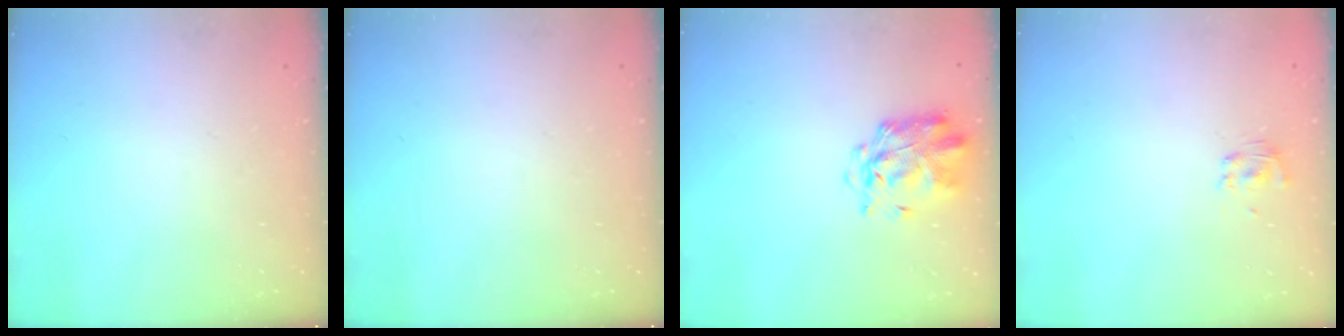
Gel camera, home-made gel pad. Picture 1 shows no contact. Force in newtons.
{"total": 0.0}
{"total": 2.9, "press": 2.8, "slide": 0.8}
{"total": 2.3, "press": 2.1, "slide": 0.9}